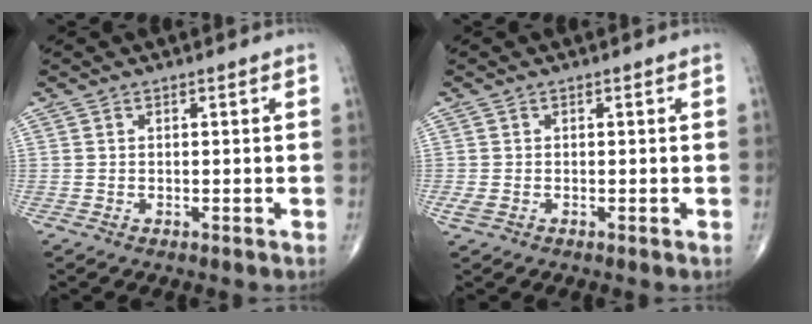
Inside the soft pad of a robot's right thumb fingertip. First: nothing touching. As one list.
[{"total": 1.5, "force": [-0.4, 1.0, 1.0], "torque": [-0.029, -0.005, -0.008]}]